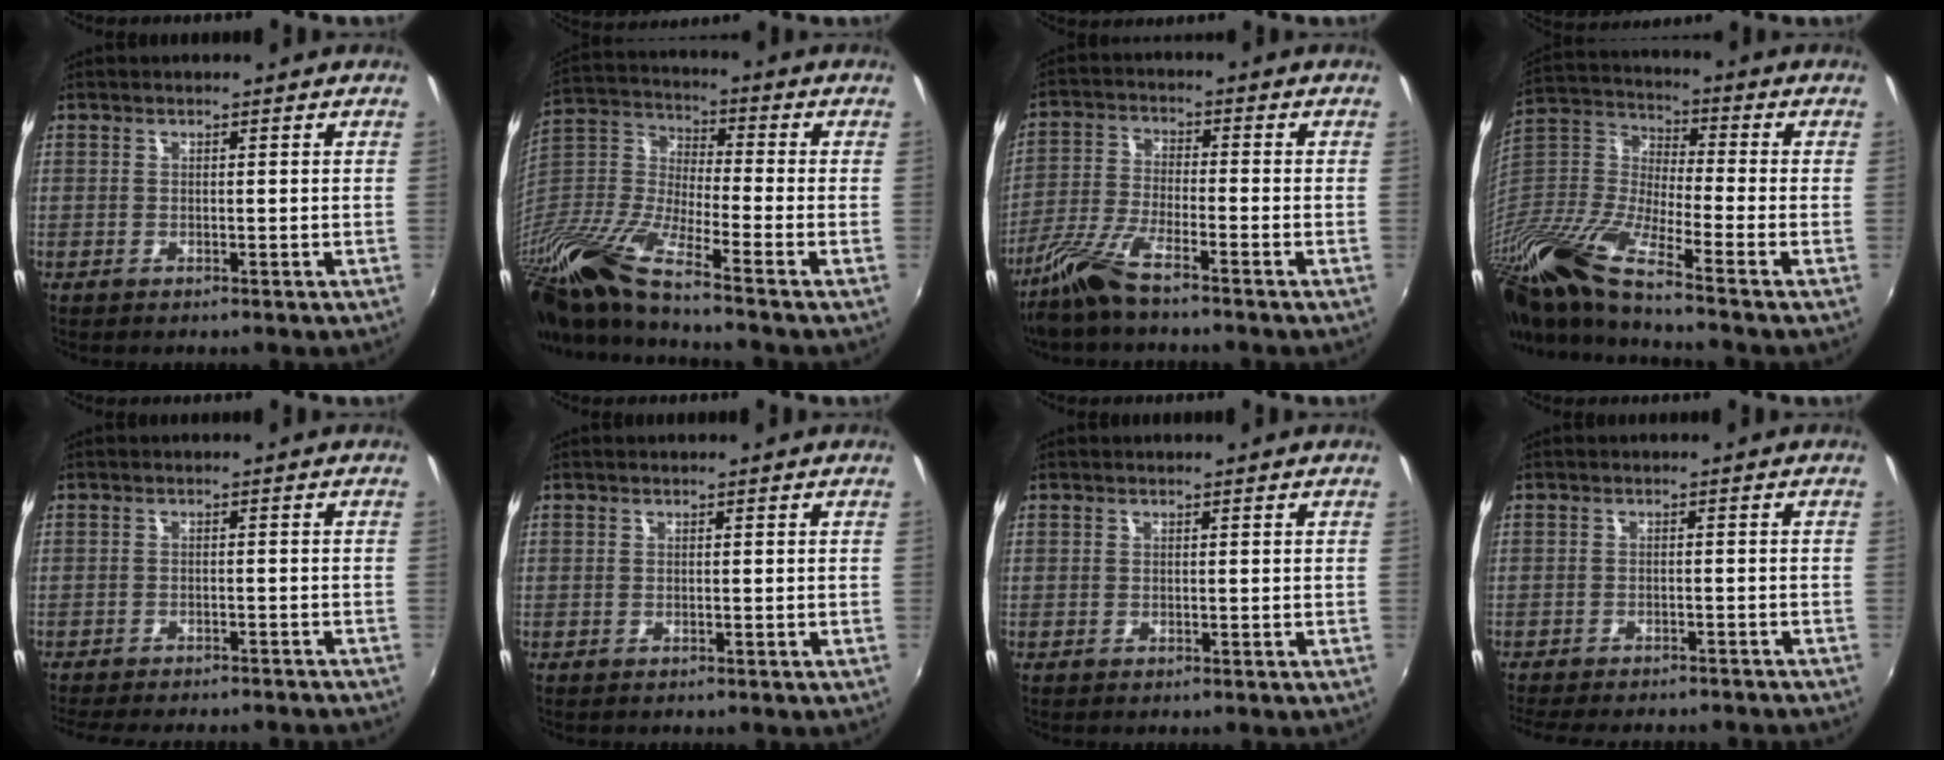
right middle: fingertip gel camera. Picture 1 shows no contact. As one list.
[{"total": 20.9, "force": [-15.3, 2.3, 14.0], "torque": [-0.279, -0.039, -0.308]}, {"total": 8.5, "force": [-6.4, 1.0, 5.4], "torque": [-0.120, -0.010, -0.130]}, {"total": 22.8, "force": [-16.2, 3.2, 15.7], "torque": [-0.307, -0.044, -0.324]}, {"total": 13.1, "force": [-11.7, 2.5, 5.3], "torque": [-0.114, -0.019, -0.159]}, {"total": 0.0}, {"total": 0.0}, {"total": 13.3, "force": [-11.8, 2.9, 5.5], "torque": [-0.118, -0.020, -0.161]}]